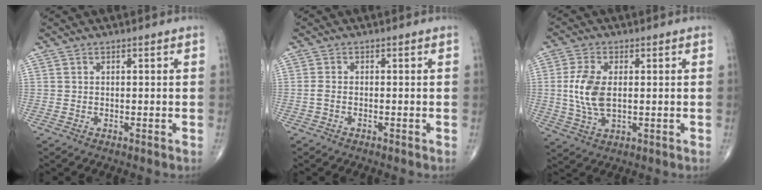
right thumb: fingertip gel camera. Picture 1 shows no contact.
{"total": 1.1, "force": [-0.4, 0.6, 0.9], "torque": [-0.020, 0.002, -0.010]}
{"total": 8.5, "force": [0.5, 4.5, 7.2], "torque": [-0.161, -0.005, 0.012]}